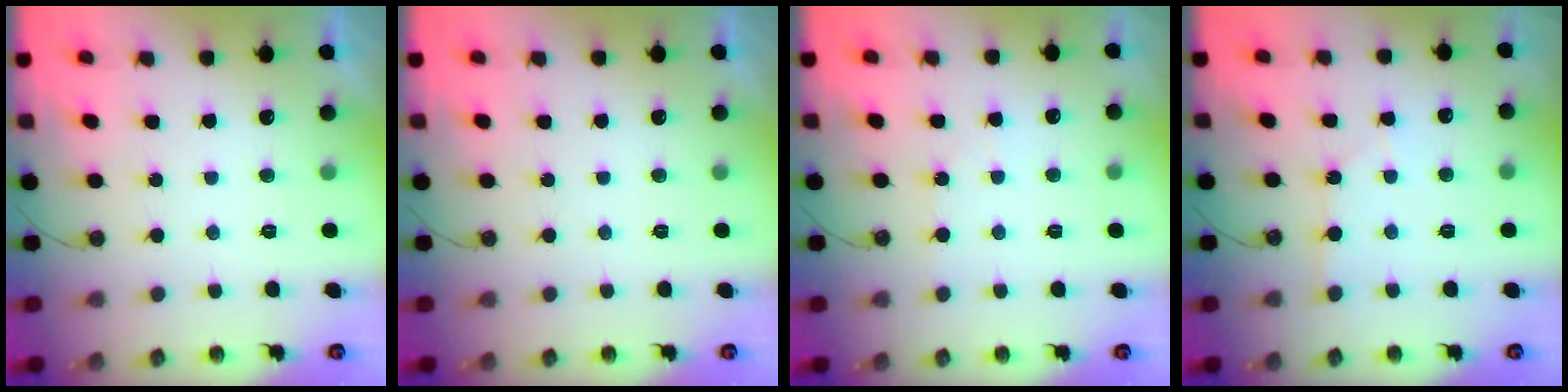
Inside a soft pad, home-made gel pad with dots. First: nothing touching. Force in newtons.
{"total": 0.0}
{"total": 2.4, "press": 2.3, "slide": 0.4}
{"total": 2.6, "press": 2.6, "slide": 0.3}